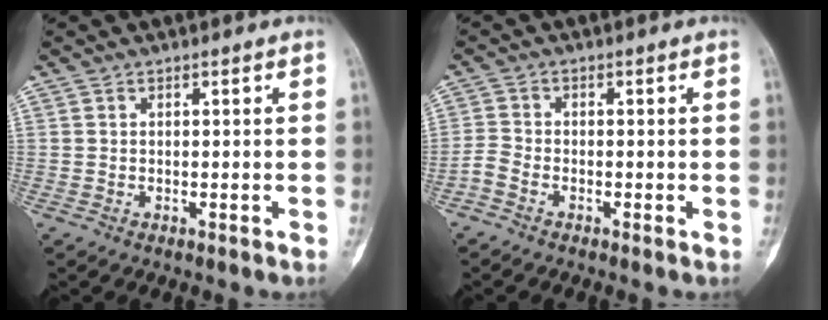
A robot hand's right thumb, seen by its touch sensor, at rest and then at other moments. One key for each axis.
{"total": 2.4, "fx": -1.6, "fy": 1.2, "fz": 1.3, "tx": -0.031, "ty": 0.007, "tz": -0.041}